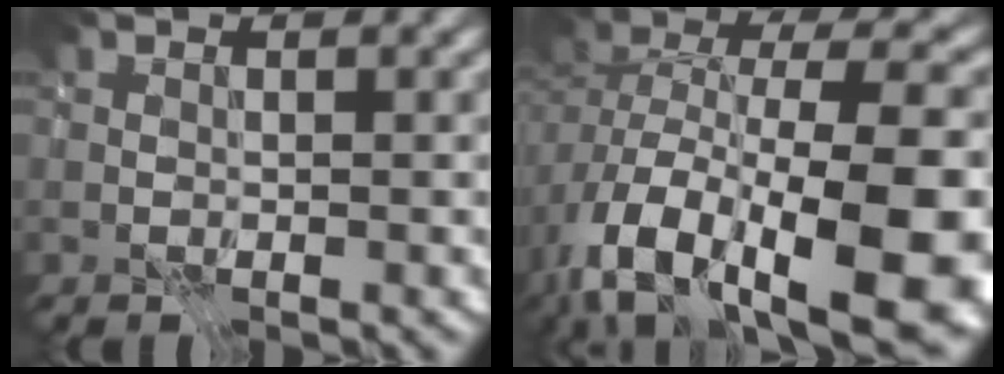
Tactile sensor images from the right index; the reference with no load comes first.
{"total": 16.3, "force": [-6.4, 8.0, 12.6], "torque": [-0.234, -0.009, -0.088]}